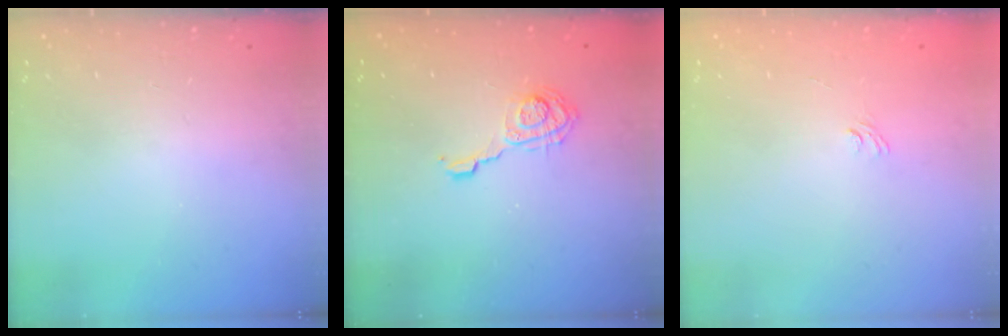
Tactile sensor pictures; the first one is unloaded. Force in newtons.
{"total": 7.4, "press": 7.4, "slide": 0.3}
{"total": 2.4, "press": 2.1, "slide": 1.1}